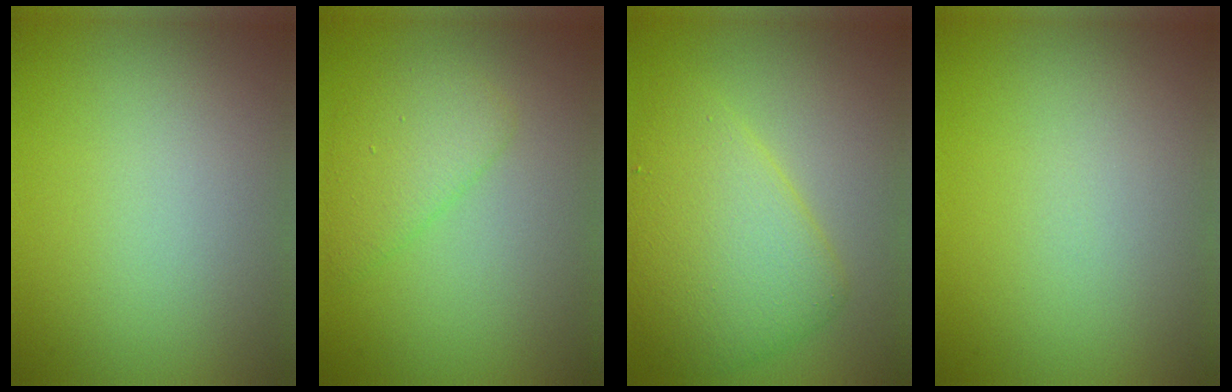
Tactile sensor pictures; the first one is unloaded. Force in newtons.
{"total": 3.0, "press": 3.0, "slide": 0.2}
{"total": 6.1, "press": 6.1, "slide": 0.1}
{"total": 0.0}